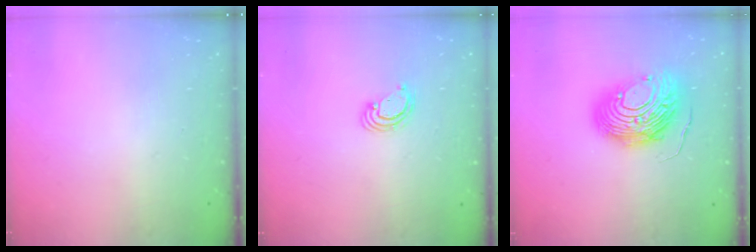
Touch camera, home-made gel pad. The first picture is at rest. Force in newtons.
{"total": 3.5, "press": 3.5, "slide": 0.3}
{"total": 14.0, "press": 14.0, "slide": 1.3}